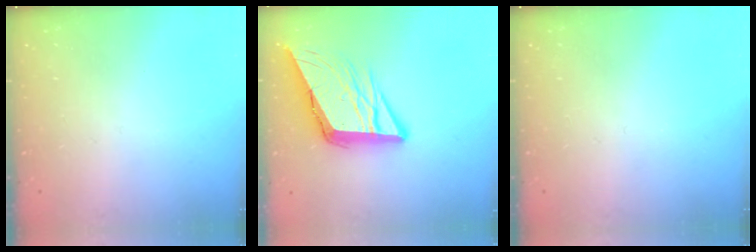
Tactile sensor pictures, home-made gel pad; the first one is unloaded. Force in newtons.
{"total": 12.9, "press": 12.7, "slide": 2.0}
{"total": 0.0}